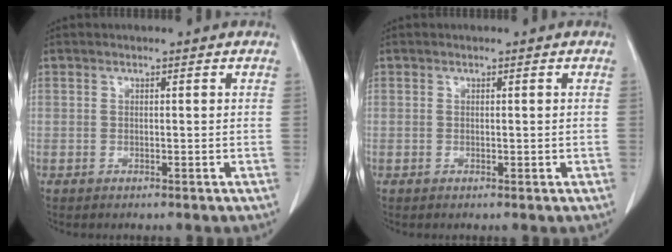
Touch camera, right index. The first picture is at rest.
{"total": 0.5, "force": [0.0, 0.4, 0.4], "torque": [-0.007, -0.001, 0.003]}